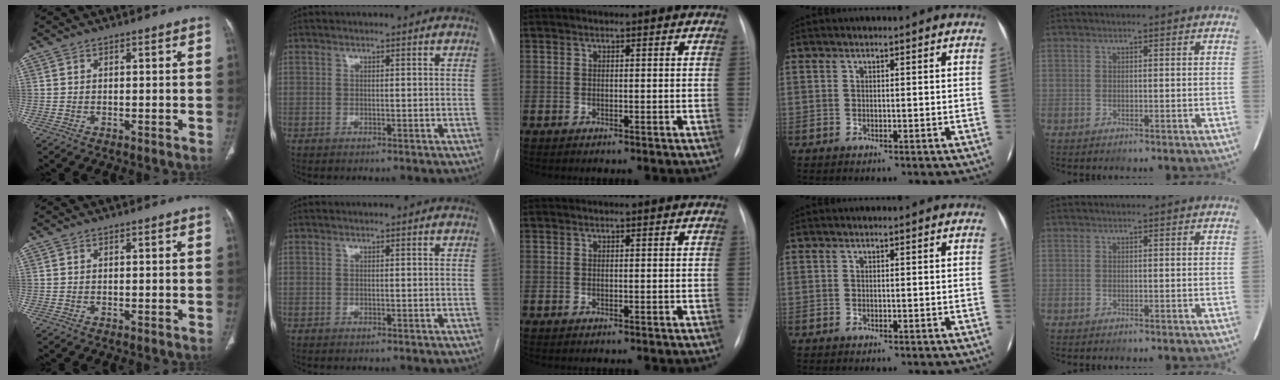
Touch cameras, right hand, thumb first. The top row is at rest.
{}